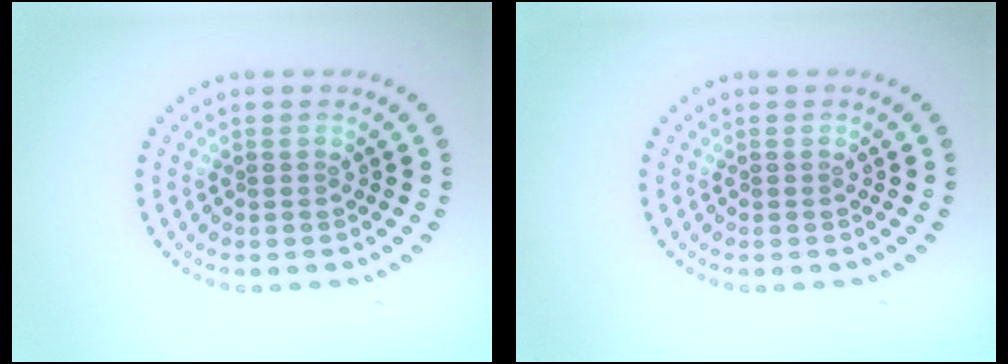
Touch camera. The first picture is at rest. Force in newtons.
{"total": 0.0}